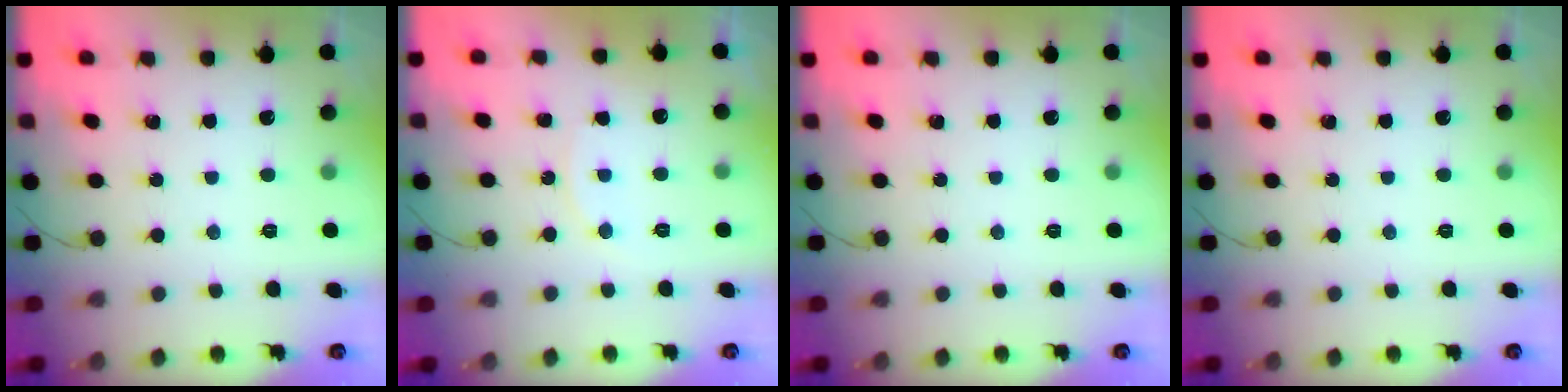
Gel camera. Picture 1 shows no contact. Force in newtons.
{"total": 6.1, "press": 6.1, "slide": 0.5}
{"total": 0.0}
{"total": 0.0}